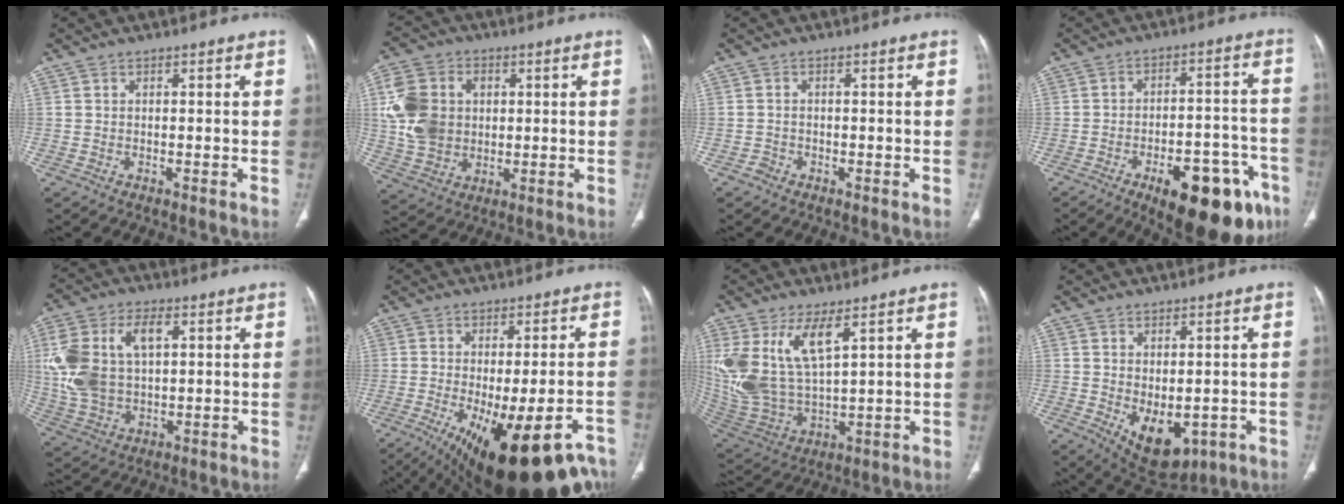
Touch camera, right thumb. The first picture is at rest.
{"total": 13.2, "force": [1.8, 10.6, 7.7], "torque": [-0.136, 0.007, 0.037]}
{"total": 1.3, "force": [-0.8, 0.9, 0.1], "torque": [0.001, 0.005, -0.020]}
{"total": 20.4, "force": [-10.7, 8.6, 15.1], "torque": [-0.142, 0.057, -0.137]}
{"total": 15.5, "force": [3.2, 9.4, 11.8], "torque": [-0.245, 0.011, 0.066]}
{"total": 22.7, "force": [-14.5, 7.6, 15.8], "torque": [-0.197, 0.001, -0.186]}
{"total": 16.5, "force": [7.0, 7.5, 13.0], "torque": [-0.271, -0.029, 0.156]}
{"total": 9.6, "force": [-2.3, 5.8, 7.4], "torque": [-0.090, -0.006, -0.009]}